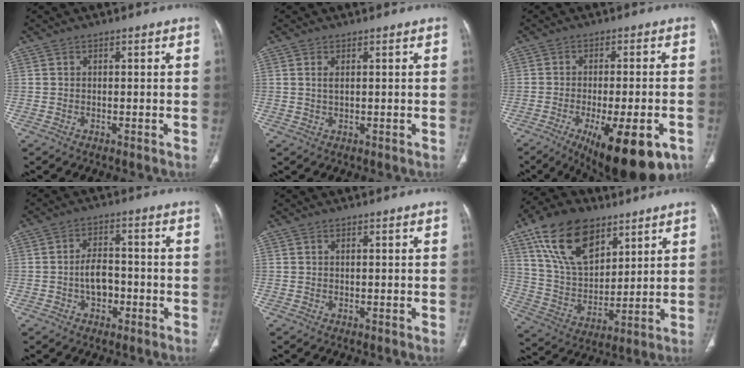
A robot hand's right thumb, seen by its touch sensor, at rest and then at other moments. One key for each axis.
{"total": 1.5, "fx": 0.6, "fy": 0.5, "fz": 1.3, "tx": -0.029, "ty": 0.000, "tz": 0.016}
{"total": 18.2, "fx": -8.9, "fy": 6.1, "fz": 14.7, "tx": -0.175, "ty": 0.010, "tz": -0.120}
{"total": 5.8, "fx": -1.7, "fy": 3.9, "fz": 4.0, "tx": -0.054, "ty": 0.024, "tz": -0.033}
{"total": 0.0}
{"total": 18.8, "fx": 10.4, "fy": 10.7, "fz": 11.4, "tx": -0.175, "ty": -0.034, "tz": 0.196}